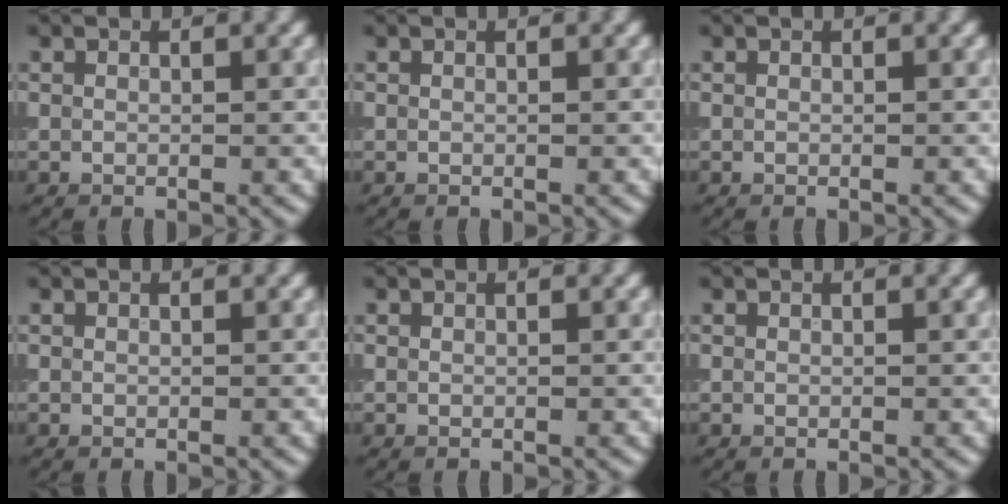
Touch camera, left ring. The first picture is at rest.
{"total": 0.0}
{"total": 0.0}
{"total": 0.0}
{"total": 0.0}
{"total": 0.0}